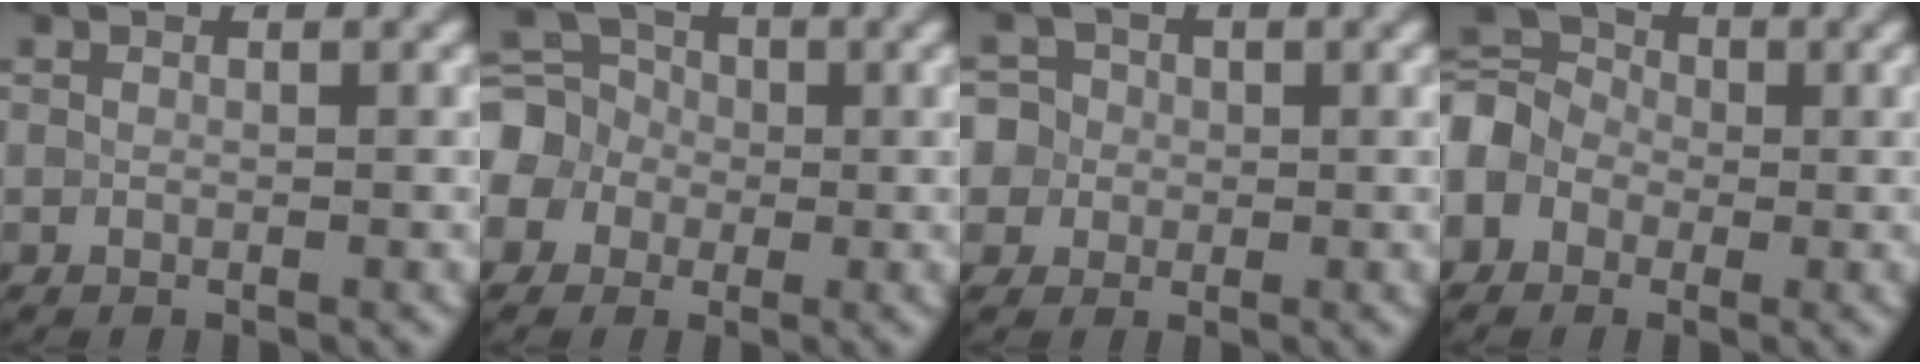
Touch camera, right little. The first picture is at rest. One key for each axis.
{"total": 6.4, "fx": -1.3, "fy": 5.7, "fz": 2.5, "tx": -0.061, "ty": 0.010, "tz": -0.050}
{"total": 6.2, "fx": 0.4, "fy": 5.9, "fz": 1.8, "tx": -0.043, "ty": 0.037, "tz": -0.021}
{"total": 5.6, "fx": -1.2, "fy": 4.7, "fz": 2.8, "tx": -0.067, "ty": 0.015, "tz": -0.035}